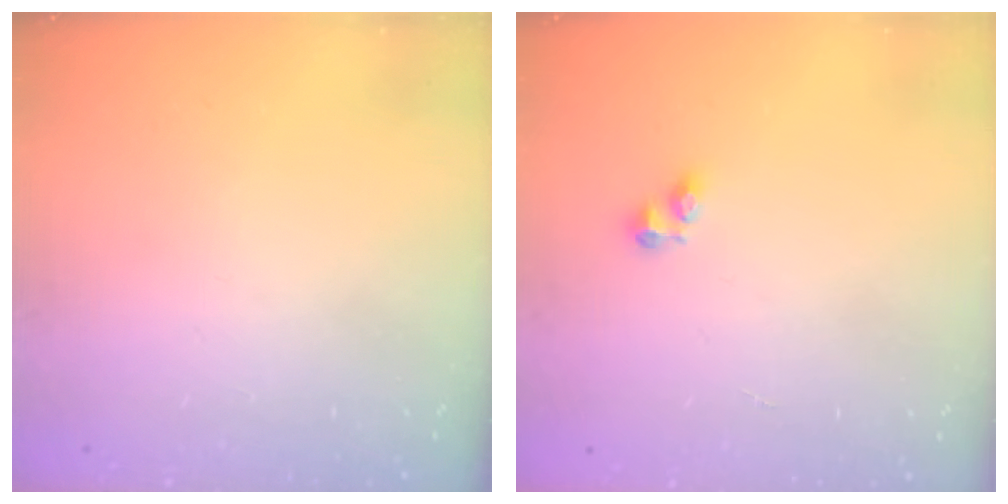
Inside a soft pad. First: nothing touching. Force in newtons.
{"total": 2.8, "press": 2.8, "slide": 0.4}